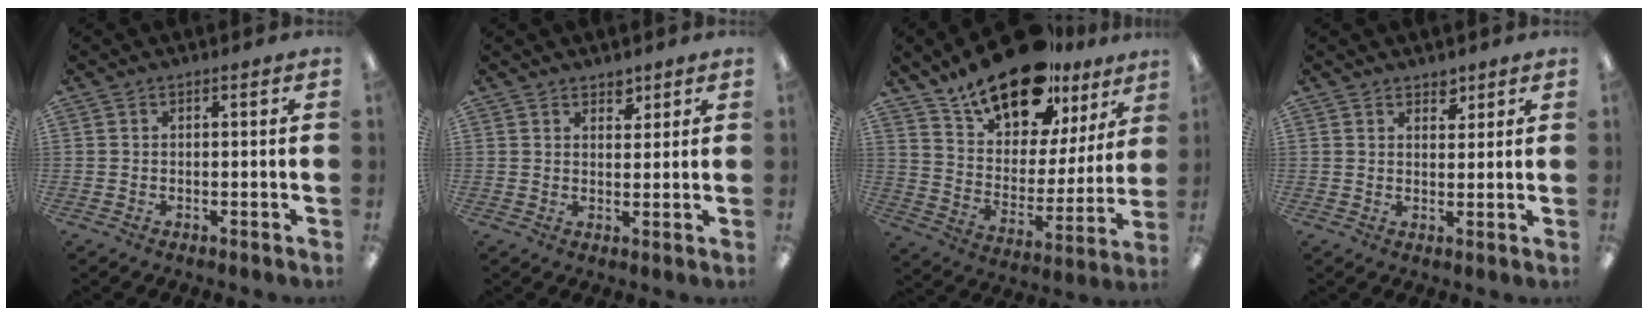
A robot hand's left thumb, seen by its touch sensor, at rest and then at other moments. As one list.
[{"total": 3.0, "force": [2.4, 1.7, 0.8], "torque": [0.006, -0.016, 0.041]}, {"total": 19.9, "force": [15.7, 8.6, 8.7], "torque": [-0.155, -0.105, 0.279]}, {"total": 3.0, "force": [2.5, 1.6, 0.7], "torque": [0.007, -0.017, 0.042]}]